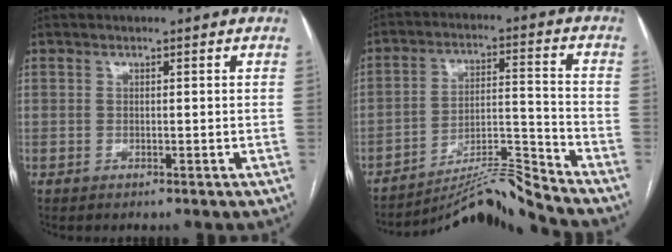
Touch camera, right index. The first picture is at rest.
{"total": 10.3, "force": [-9.6, -3.4, 1.0], "torque": [-0.015, 0.027, -0.168]}